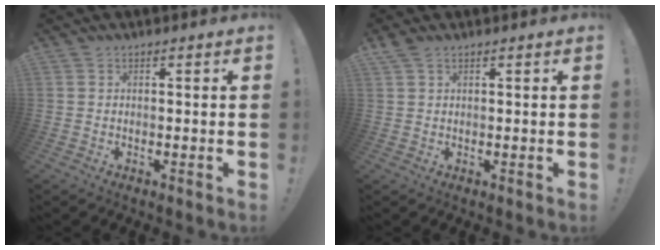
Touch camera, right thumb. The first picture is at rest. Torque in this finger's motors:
{"motor_torque": [-0.39, 0.45, 0.25, 0.16, 0.19]}